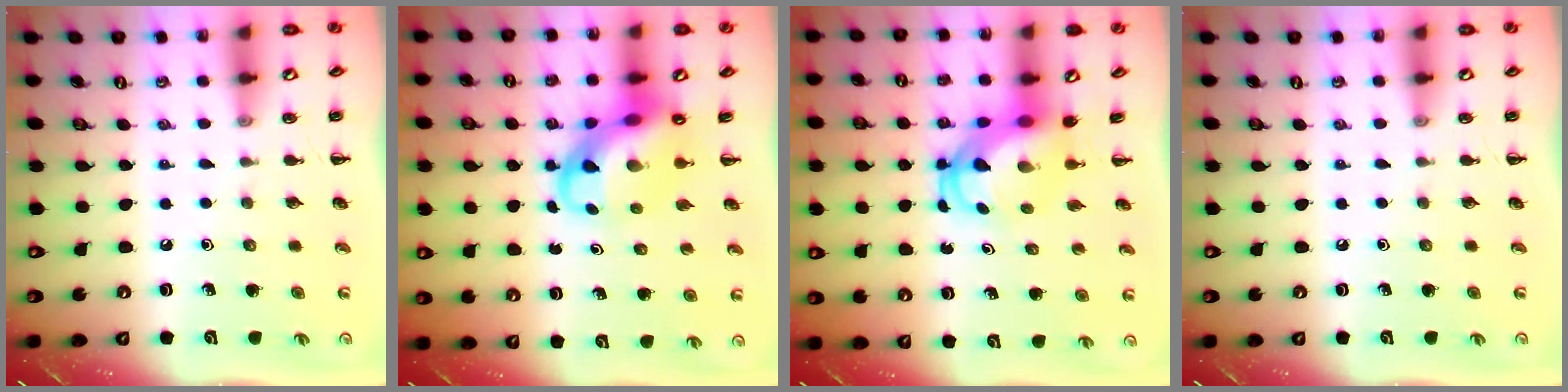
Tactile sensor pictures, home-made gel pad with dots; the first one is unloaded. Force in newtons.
{"total": 9.1, "press": 8.8, "slide": 2.4}
{"total": 5.1, "press": 5.0, "slide": 0.5}
{"total": 0.0}